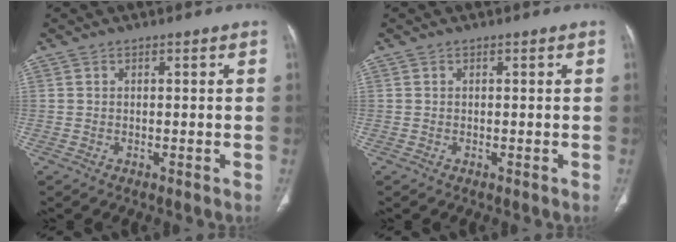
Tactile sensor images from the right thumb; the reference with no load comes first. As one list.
[{"total": 0.0}]